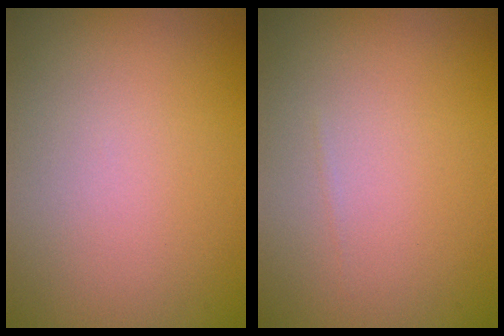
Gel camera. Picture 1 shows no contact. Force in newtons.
{"total": 0.0}